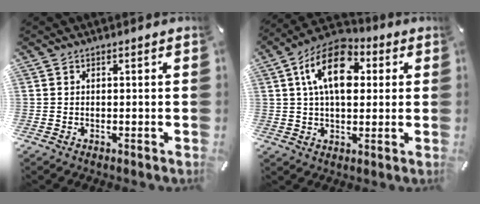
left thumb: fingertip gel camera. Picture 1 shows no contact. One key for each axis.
{"total": 14.3, "fx": 3.4, "fy": 8.9, "fz": 10.7, "tx": -0.179, "ty": 0.008, "tz": 0.057}